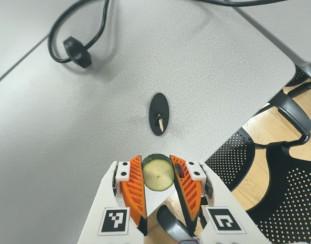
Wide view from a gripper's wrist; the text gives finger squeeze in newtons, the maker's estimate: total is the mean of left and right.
{"total": 8.1, "left": 8.0, "right": 8.1}